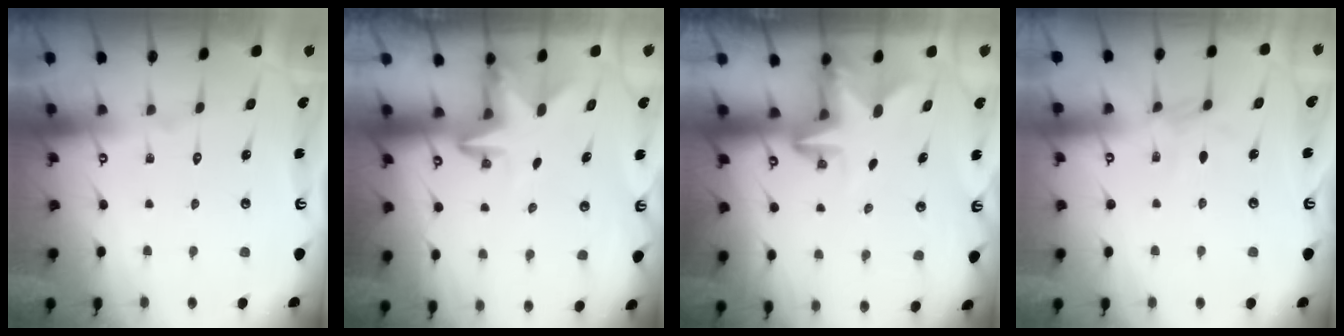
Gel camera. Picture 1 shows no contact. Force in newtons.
{"total": 3.0, "press": 2.9, "slide": 0.8}
{"total": 2.6, "press": 2.5, "slide": 0.5}
{"total": 4.8, "press": 4.8, "slide": 0.6}